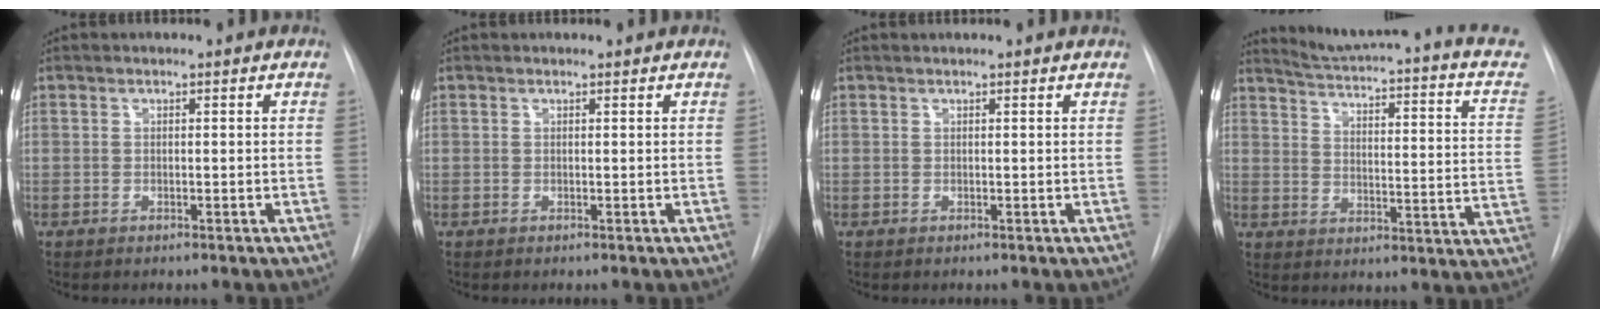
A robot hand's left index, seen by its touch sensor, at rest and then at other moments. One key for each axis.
{"total": 1.0, "fx": 1.0, "fy": 0.1, "fz": 0.0, "tx": -0.009, "ty": 0.008, "tz": 0.015}
{"total": 2.7, "fx": 2.6, "fy": 0.0, "fz": 0.6, "tx": -0.012, "ty": 0.020, "tz": 0.029}
{"total": 18.0, "fx": 14.5, "fy": 1.7, "fz": 10.6, "tx": -0.153, "ty": -0.054, "tz": 0.160}